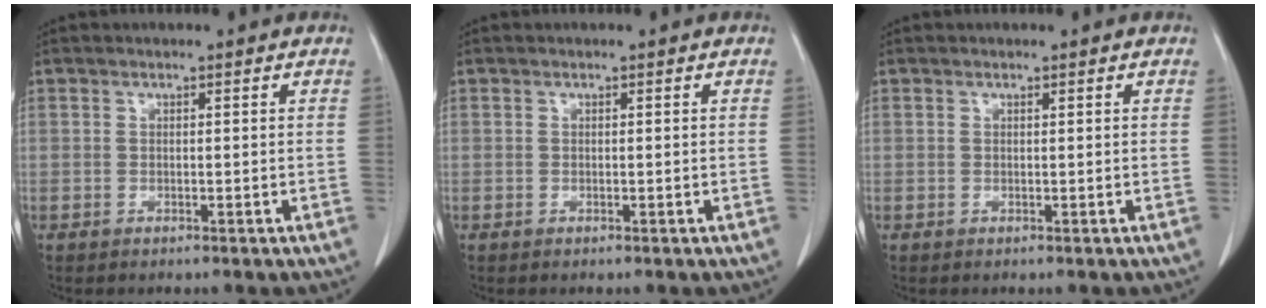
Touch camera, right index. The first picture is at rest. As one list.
[{"total": 0.0}, {"total": 0.0}]